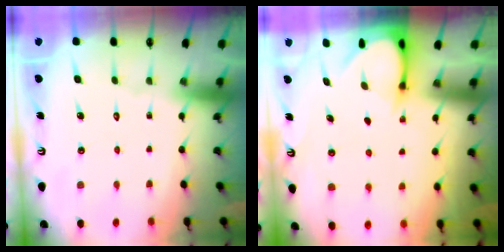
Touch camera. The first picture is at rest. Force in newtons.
{"total": 3.6, "press": 3.6, "slide": 0.3}